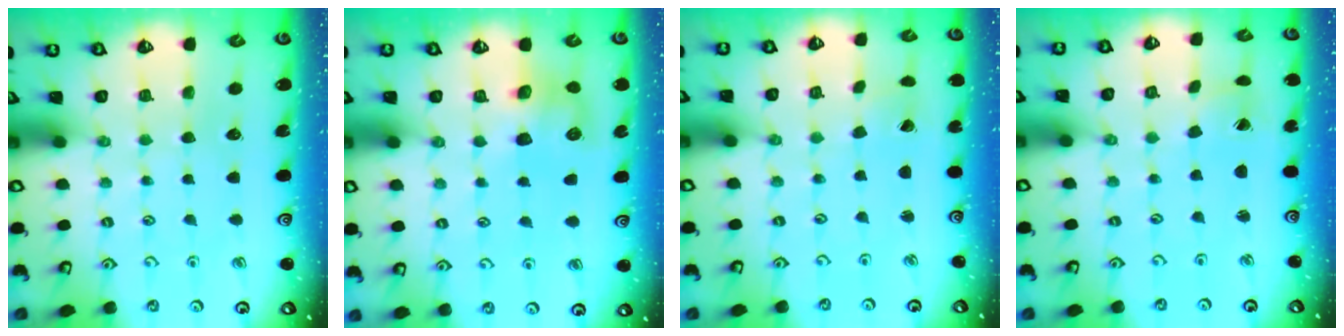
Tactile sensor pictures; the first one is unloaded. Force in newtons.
{"total": 7.3, "press": 7.3, "slide": 0.4}
{"total": 0.0}
{"total": 1.3, "press": 1.3, "slide": 0.0}